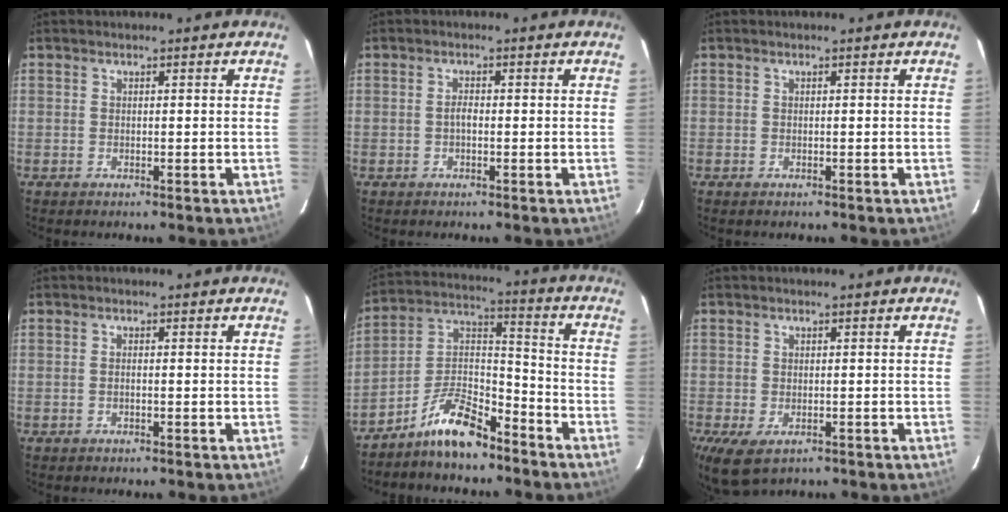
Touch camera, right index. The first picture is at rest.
{"total": 1.2, "force": [-0.3, 0.6, 1.0], "torque": [-0.019, 0.005, -0.007]}
{"total": 0.0}
{"total": 0.7, "force": [-0.2, 0.1, 0.6], "torque": [-0.014, 0.002, -0.005]}
{"total": 11.6, "force": [-8.6, 3.9, 6.7], "torque": [-0.138, 0.037, -0.161]}
{"total": 6.7, "force": [-3.3, 3.9, 4.3], "torque": [-0.090, -0.027, -0.052]}